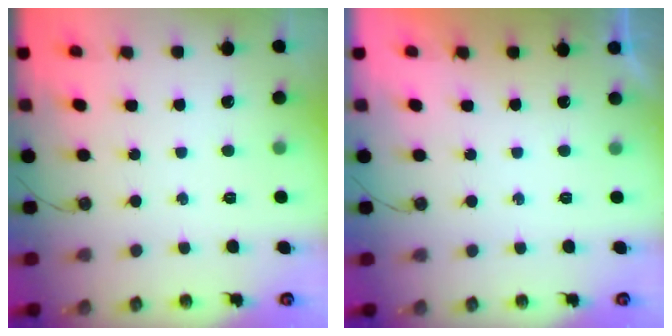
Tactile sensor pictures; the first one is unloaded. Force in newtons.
{"total": 0.0}